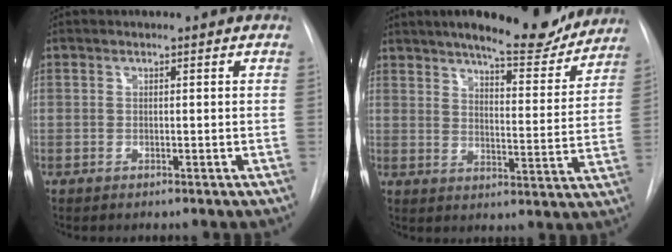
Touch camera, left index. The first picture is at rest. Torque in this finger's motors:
{"motor_torque": [0.36, -0.72, 0.82, 0.18]}